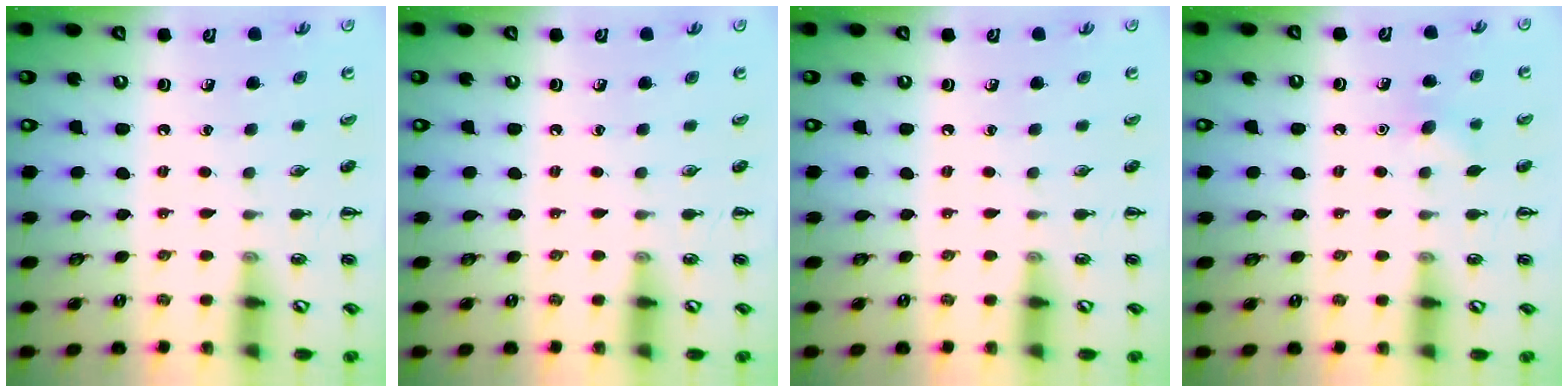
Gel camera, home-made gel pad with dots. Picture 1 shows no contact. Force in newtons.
{"total": 0.0}
{"total": 0.0}
{"total": 4.7, "press": 4.5, "slide": 1.2}